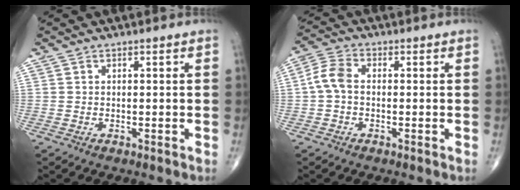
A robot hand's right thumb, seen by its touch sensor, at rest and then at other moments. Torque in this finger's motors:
{"motor_torque": [0.01, 0.15, 0.46, -0.08, 0.04]}